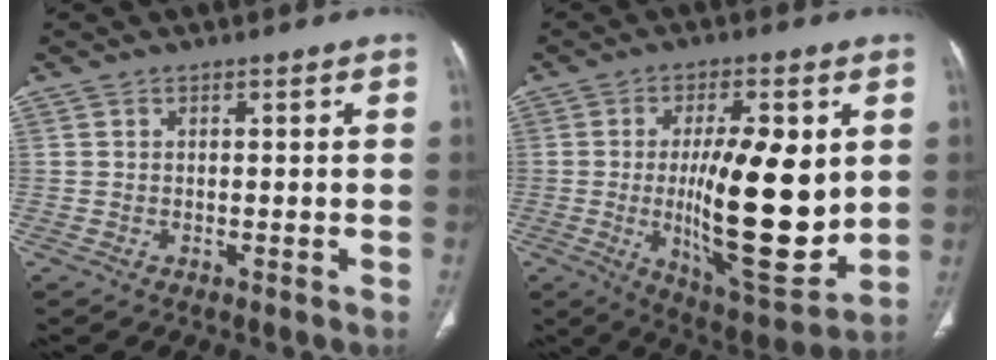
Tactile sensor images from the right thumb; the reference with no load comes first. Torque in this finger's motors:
{"motor_torque": [-0.47, 1.63, 0.46, -0.33, 0.23]}